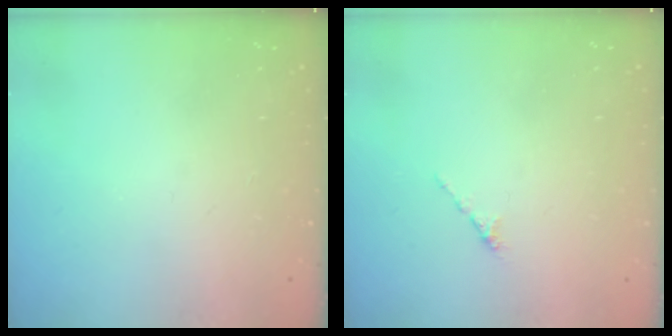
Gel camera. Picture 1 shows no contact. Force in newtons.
{"total": 0.0}